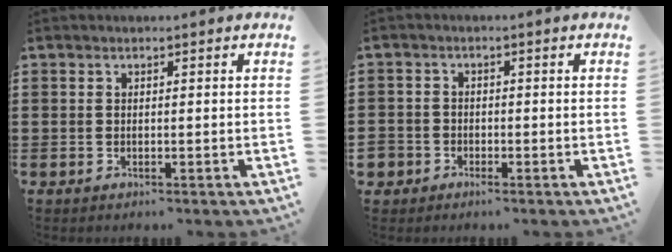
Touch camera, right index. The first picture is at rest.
{"total": 2.1, "force": [-1.6, 1.3, 0.0], "torque": [-0.017, -0.006, -0.038]}